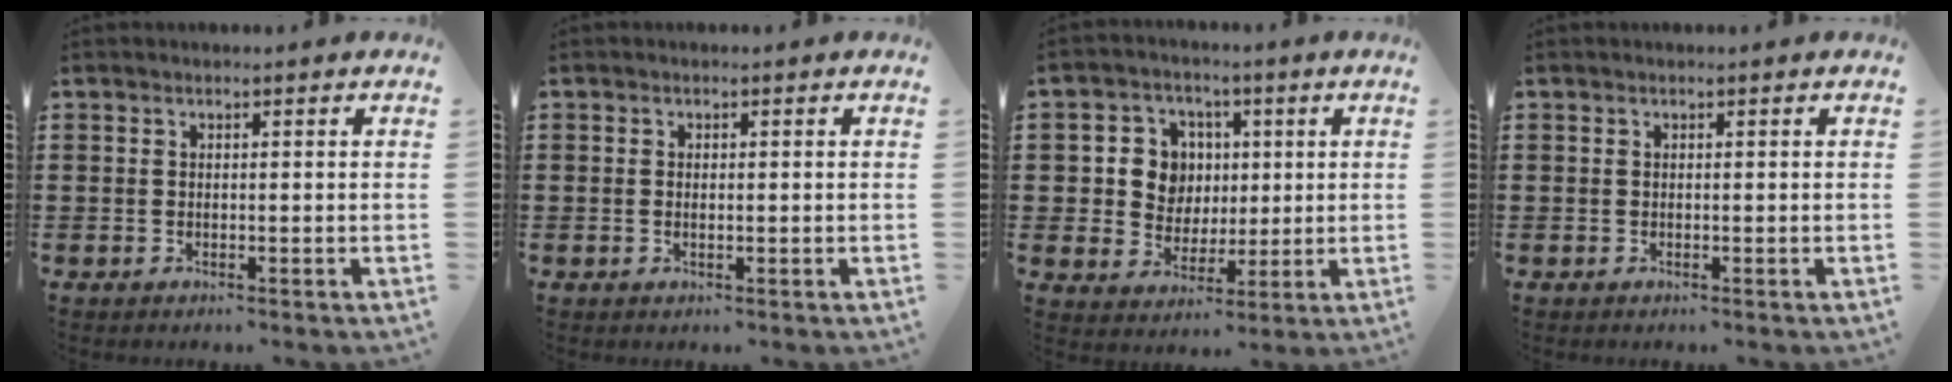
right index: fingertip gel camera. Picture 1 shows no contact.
{"total": 0.9, "force": [0.0, 0.4, 0.8], "torque": [-0.016, 0.001, -0.001]}
{"total": 7.3, "force": [1.1, 6.7, 2.5], "torque": [-0.073, 0.016, 0.020]}
{"total": 0.0}